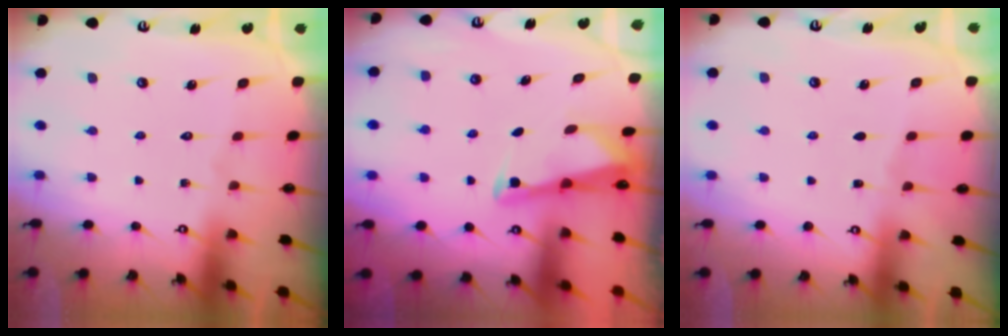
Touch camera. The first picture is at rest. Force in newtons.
{"total": 2.7, "press": 2.7, "slide": 0.1}
{"total": 2.5, "press": 2.5, "slide": 0.4}